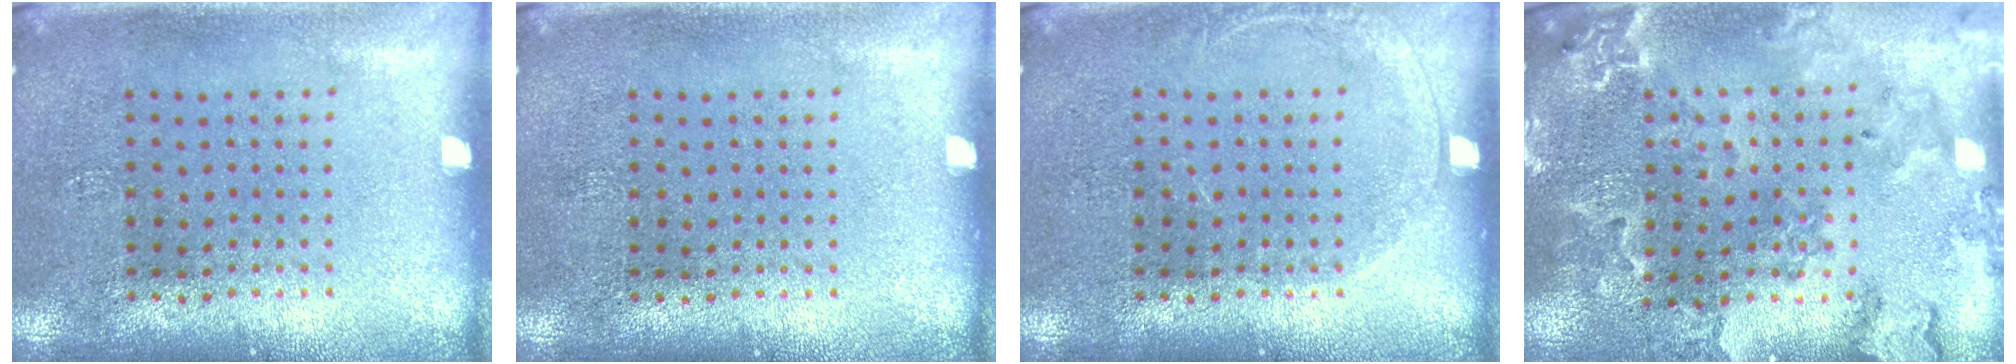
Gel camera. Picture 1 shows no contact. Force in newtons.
{"total": 0.0}
{"total": 1.0, "press": 1.0, "slide": 0.2}
{"total": 1.8, "press": 1.8, "slide": 0.2}